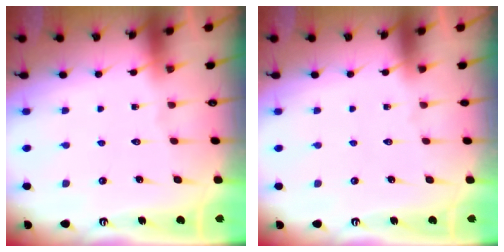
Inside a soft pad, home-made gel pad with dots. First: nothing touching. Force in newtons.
{"total": 0.0}